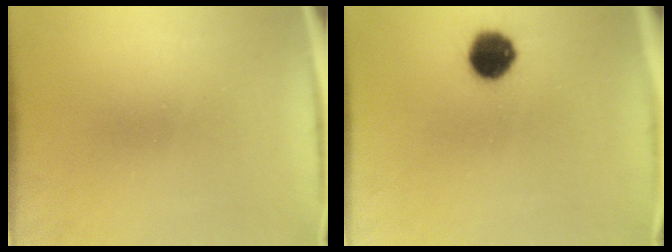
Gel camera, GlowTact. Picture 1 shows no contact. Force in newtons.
{"total": 8.2}